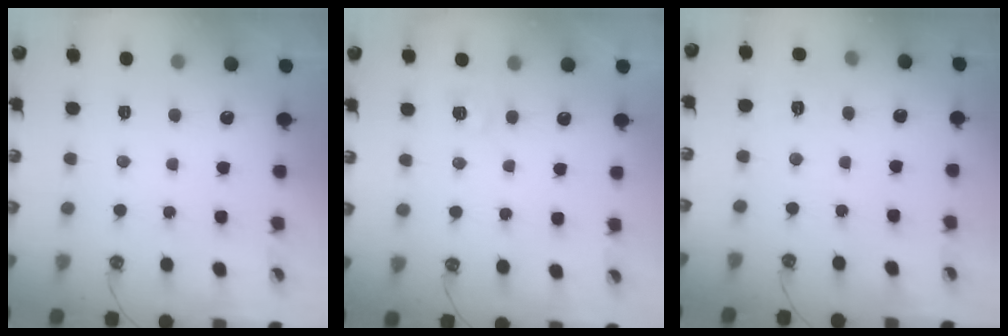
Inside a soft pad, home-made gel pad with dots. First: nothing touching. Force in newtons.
{"total": 2.7, "press": 2.6, "slide": 0.3}
{"total": 2.7, "press": 2.7, "slide": 0.5}